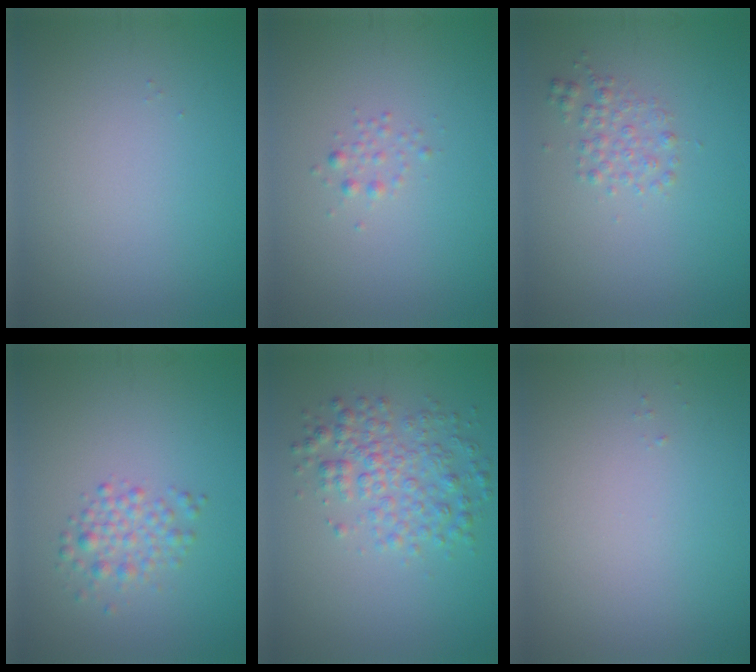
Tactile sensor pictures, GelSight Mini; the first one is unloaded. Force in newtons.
{"total": 0.9, "press": 0.9, "slide": 0.0}
{"total": 1.7, "press": 1.7, "slide": 0.1}
{"total": 2.2, "press": 2.2, "slide": 0.1}
{"total": 4.0, "press": 4.0, "slide": 0.1}
{"total": 0.0}